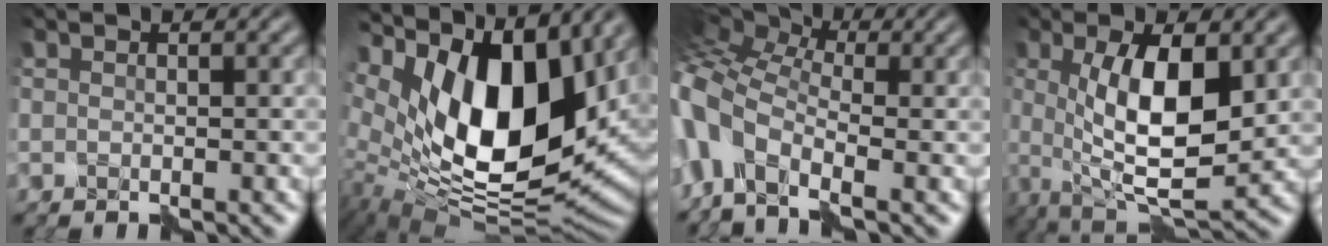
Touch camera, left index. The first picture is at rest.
{"total": 14.9, "force": [4.7, 8.1, 11.6], "torque": [-0.197, -0.011, 0.082]}
{"total": 9.0, "force": [-2.4, 5.3, 6.8], "torque": [-0.156, 0.006, -0.064]}
{"total": 8.7, "force": [1.3, 3.0, 8.1], "torque": [-0.135, -0.008, 0.024]}